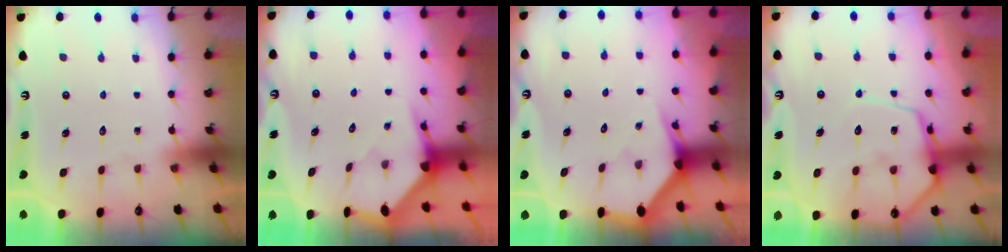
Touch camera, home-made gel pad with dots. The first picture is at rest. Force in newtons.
{"total": 3.4, "press": 3.4, "slide": 0.2}
{"total": 2.6, "press": 2.6, "slide": 0.0}
{"total": 12.5, "press": 12.4, "slide": 1.3}